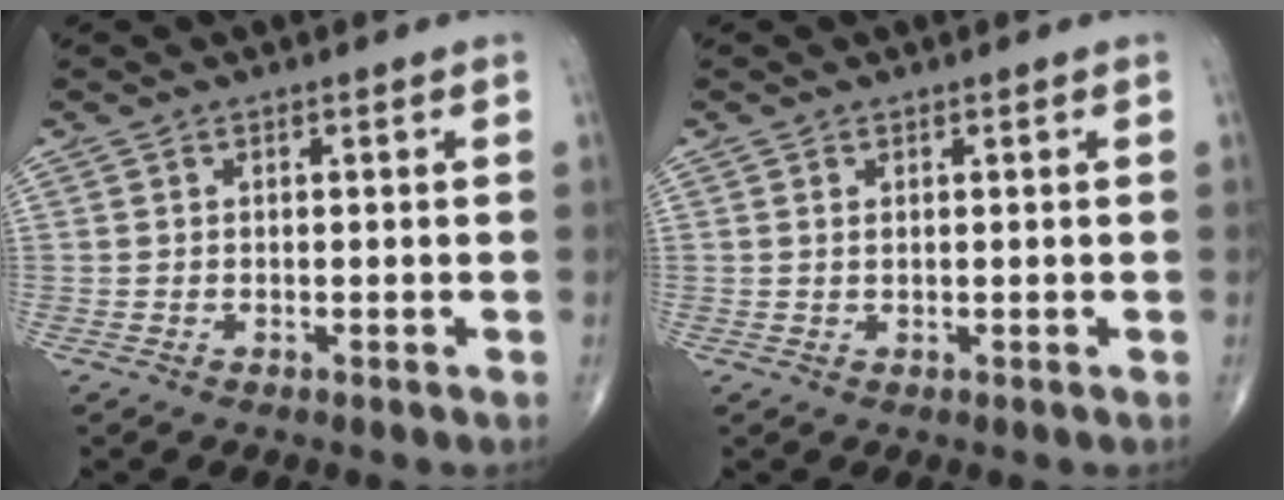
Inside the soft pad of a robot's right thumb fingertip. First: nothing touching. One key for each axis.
{"total": 0.6, "fx": 0.2, "fy": 0.3, "fz": 0.5, "tx": -0.012, "ty": 0.000, "tz": 0.005}